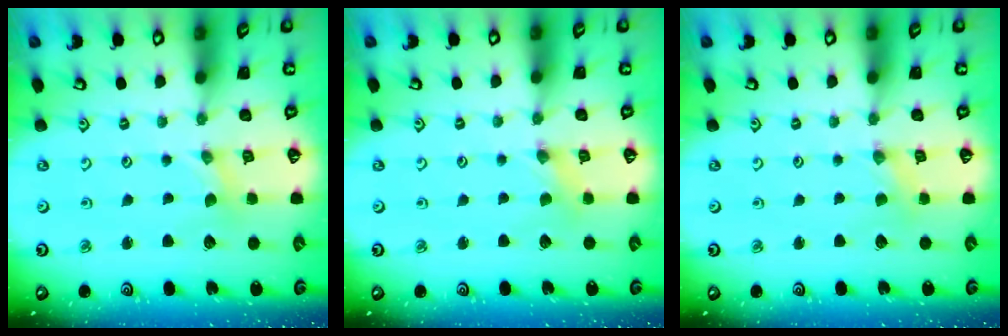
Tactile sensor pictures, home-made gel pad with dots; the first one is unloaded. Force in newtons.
{"total": 0.0}
{"total": 0.9, "press": 0.9, "slide": 0.1}